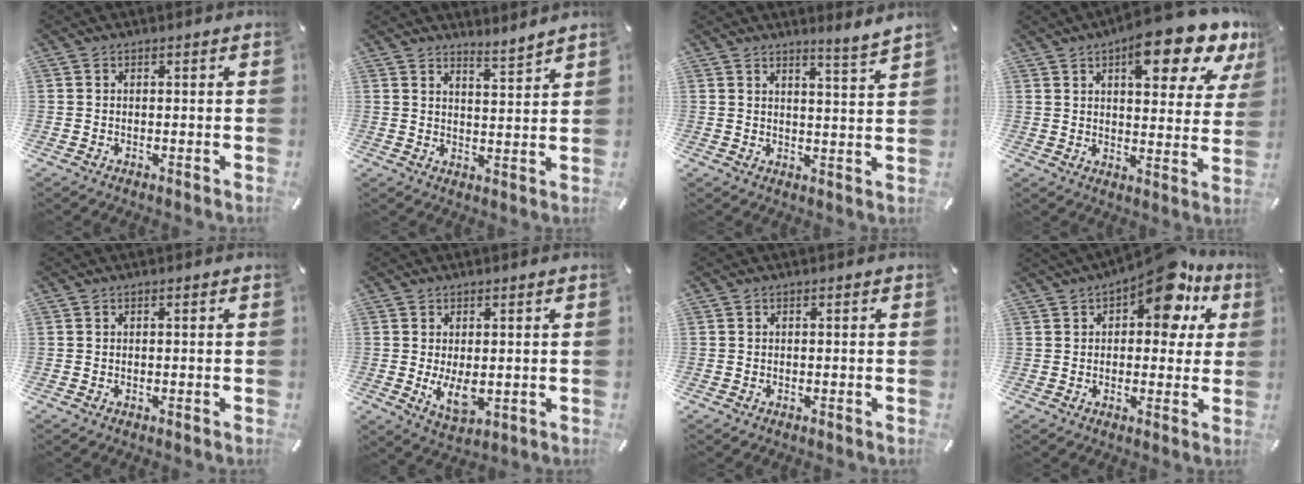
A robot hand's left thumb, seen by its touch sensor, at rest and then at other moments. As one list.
[{"total": 4.2, "force": [4.2, 0.3, 0.6], "torque": [-0.006, -0.034, 0.074]}, {"total": 4.2, "force": [3.9, -0.9, 1.3], "torque": [-0.028, -0.035, 0.067]}, {"total": 14.7, "force": [9.6, 5.4, 9.8], "torque": [-0.125, -0.059, 0.155]}, {"total": 0.0}, {"total": 6.8, "force": [-0.3, 3.1, 6.0], "torque": [-0.121, -0.018, -0.008]}, {"total": 0.0}, {"total": 13.7, "force": [7.9, 6.2, 9.3], "torque": [-0.116, -0.045, 0.131]}]